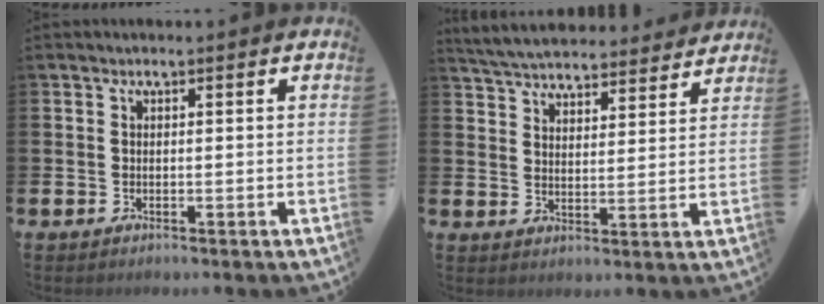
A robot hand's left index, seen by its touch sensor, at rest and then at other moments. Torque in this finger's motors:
{"motor_torque": [1.11, -1.02, 0.39, 0.13]}